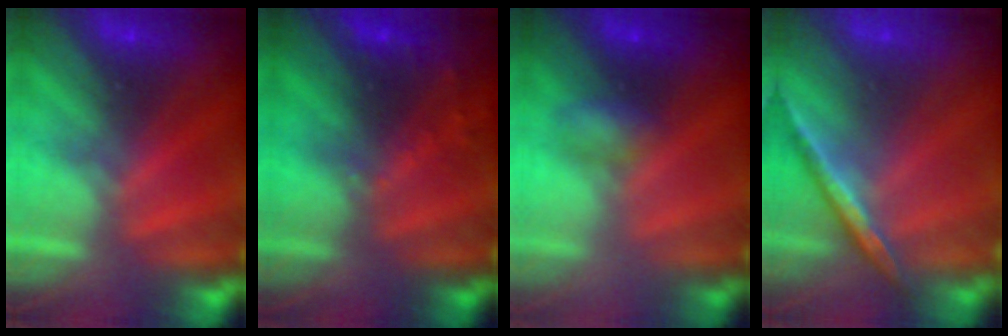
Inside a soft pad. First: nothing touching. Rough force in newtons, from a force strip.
{"total": 8.0}
{"total": 2.7}
{"total": 1.5}